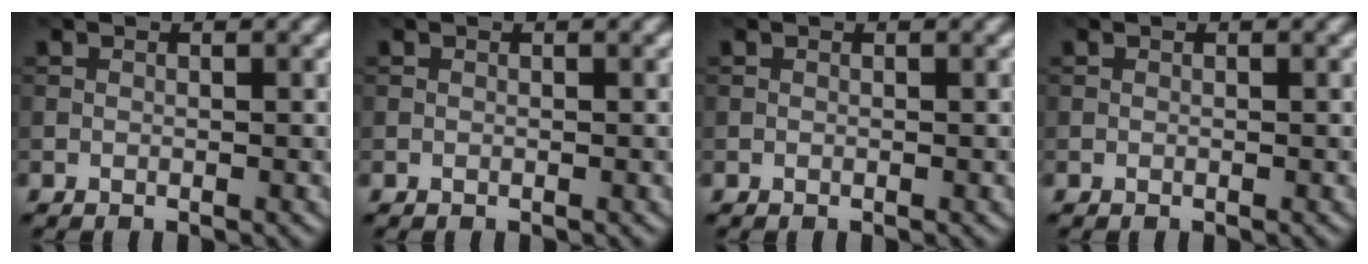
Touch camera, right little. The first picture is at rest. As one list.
[{"total": 0.0}, {"total": 0.0}, {"total": 0.0}]